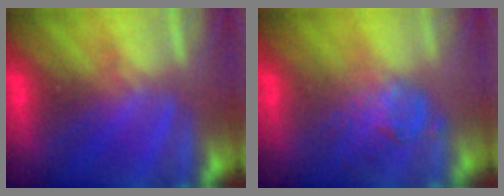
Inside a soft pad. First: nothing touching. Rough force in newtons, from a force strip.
{"total": 1.8}